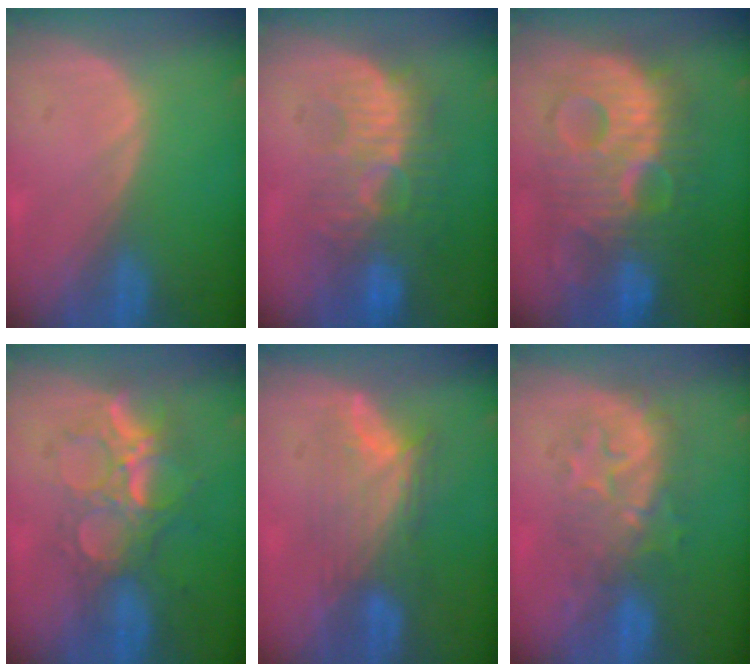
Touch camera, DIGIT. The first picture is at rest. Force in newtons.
{"total": 10.0, "press": 9.2, "slide": 3.8}
{"total": 12.5, "press": 12.5, "slide": 1.0}
{"total": 9.0, "press": 8.0, "slide": 4.0}
{"total": 7.0, "press": 6.8, "slide": 1.9}
{"total": 8.1, "press": 8.0, "slide": 1.1}